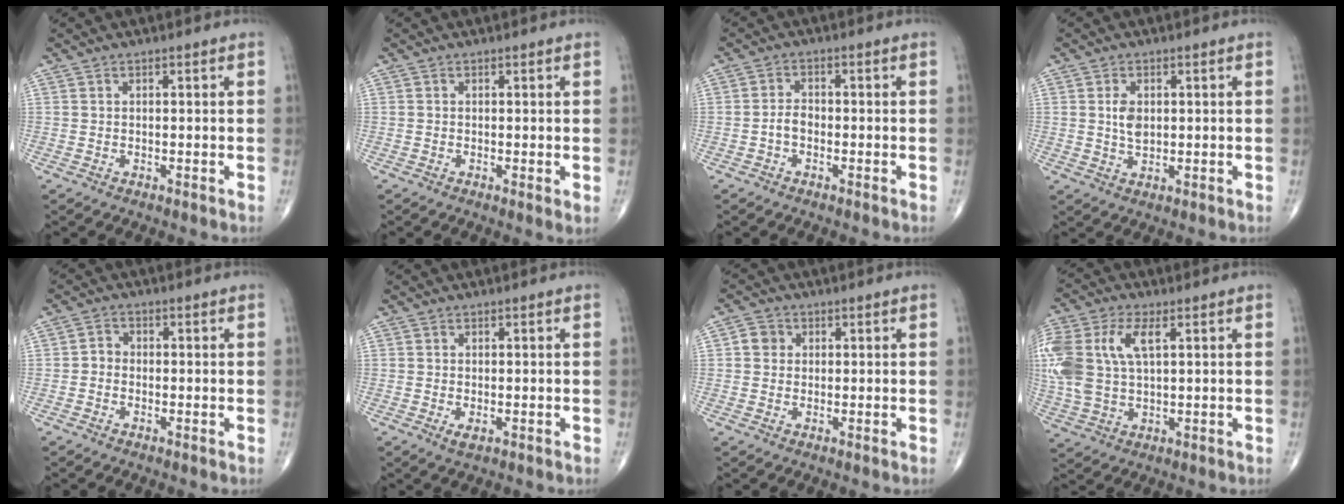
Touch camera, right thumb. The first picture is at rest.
{"total": 1.3, "force": [0.0, 0.3, 1.3], "torque": [-0.024, -0.007, -0.003]}
{"total": 2.5, "force": [-0.9, 1.6, 1.7], "torque": [-0.027, 0.011, -0.022]}
{"total": 3.8, "force": [0.6, 2.4, 3.0], "torque": [-0.049, -0.005, 0.014]}
{"total": 2.0, "force": [-0.6, 1.7, 1.0], "torque": [-0.006, 0.007, -0.020]}
{"total": 1.5, "force": [-0.4, 0.7, 1.3], "torque": [-0.026, -0.004, -0.007]}
{"total": 2.9, "force": [0.4, 2.7, 1.1], "torque": [-0.004, 0.005, 0.004]}
{"total": 17.0, "force": [4.4, 9.5, 13.4], "torque": [-0.339, 0.013, 0.084]}